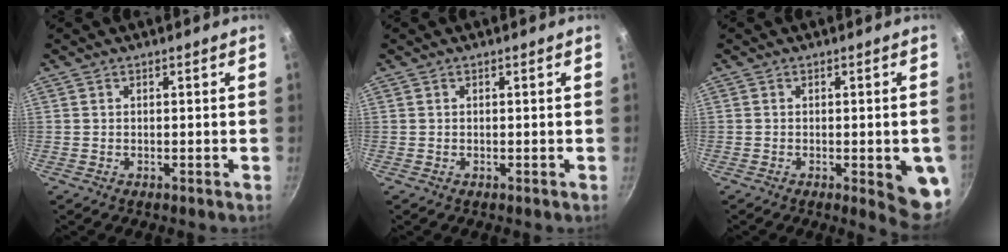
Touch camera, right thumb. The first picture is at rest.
{"total": 0.0}
{"total": 9.3, "force": [-2.0, 2.7, 8.6], "torque": [-0.076, 0.000, -0.019]}